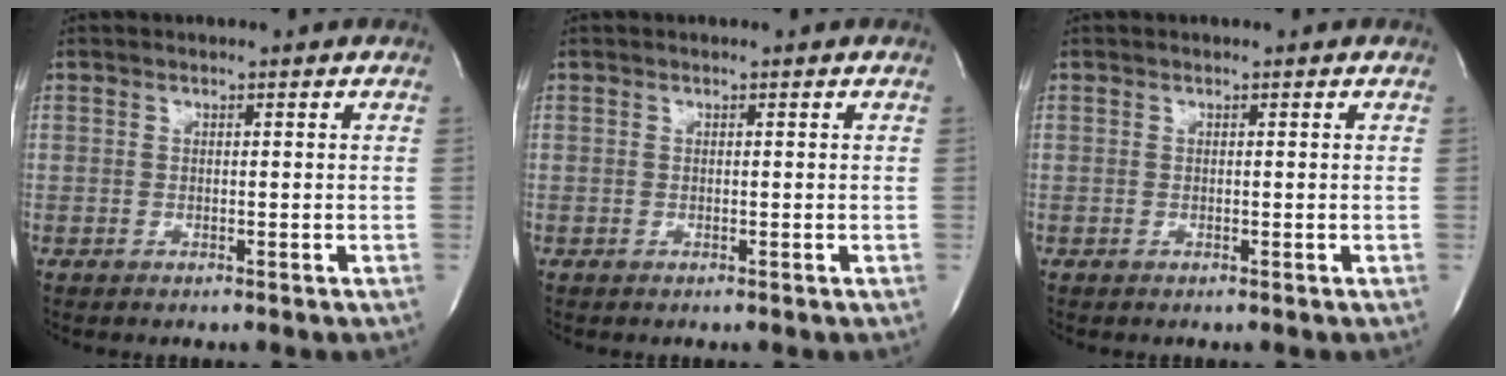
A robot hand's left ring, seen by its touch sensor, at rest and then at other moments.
{"total": 0.0}
{"total": 0.0}